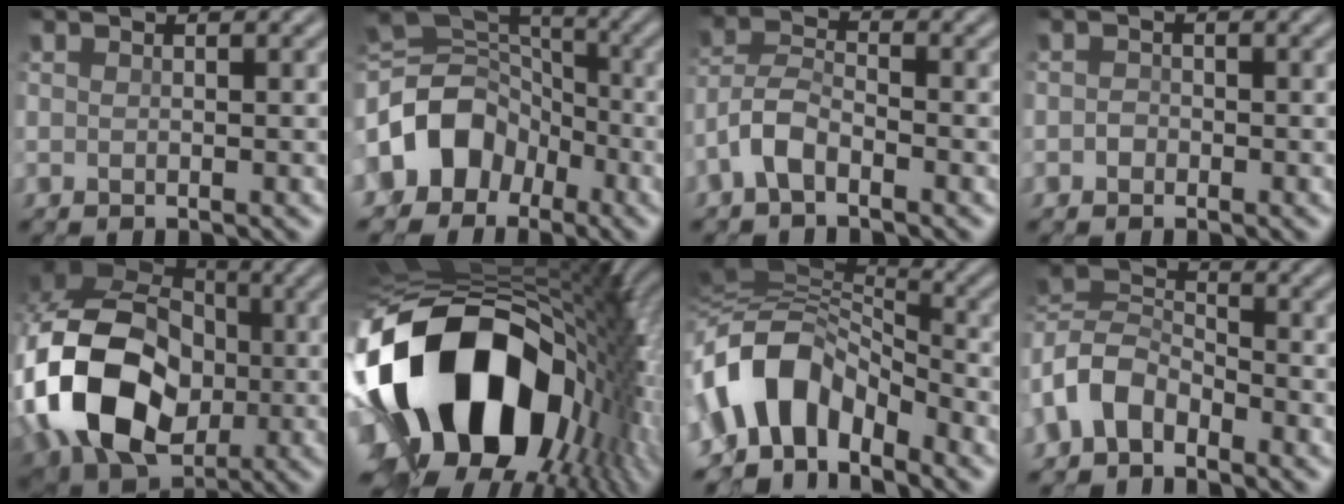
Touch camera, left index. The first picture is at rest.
{"total": 8.7, "force": [-3.0, 6.7, 4.8], "torque": [-0.093, 0.014, -0.065]}
{"total": 3.2, "force": [-2.1, 1.2, 2.0], "torque": [-0.046, 0.013, -0.050]}
{"total": 0.6, "force": [-0.3, 0.5, 0.2], "torque": [0.004, 0.005, -0.008]}
{"total": 15.1, "force": [-2.3, 11.4, 9.7], "torque": [-0.217, -0.009, -0.039]}
{"total": 20.4, "force": [-3.7, 13.0, 15.3], "torque": [-0.313, -0.037, -0.047]}
{"total": 9.1, "force": [-4.0, 5.5, 6.0], "torque": [-0.104, 0.019, -0.082]}
{"total": 5.8, "force": [-3.1, 3.7, 3.3], "torque": [-0.076, 0.010, -0.078]}